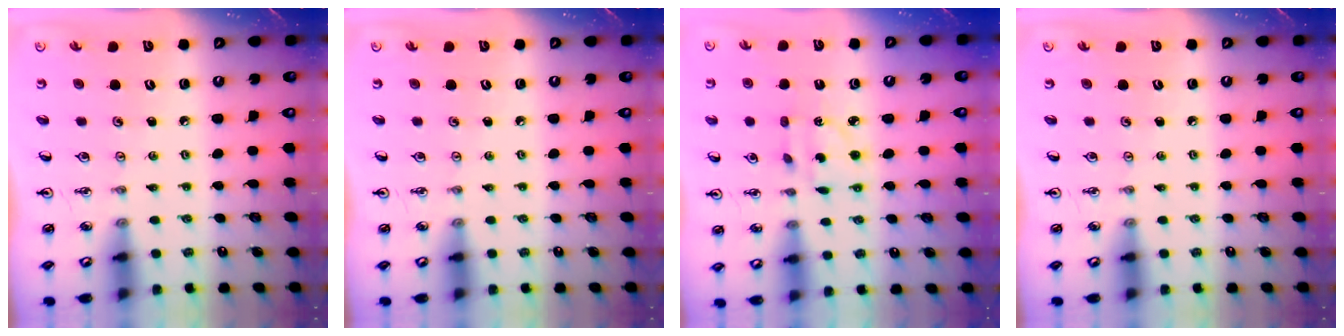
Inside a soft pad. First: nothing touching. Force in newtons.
{"total": 0.0}
{"total": 3.5, "press": 3.5, "slide": 0.2}
{"total": 0.0}